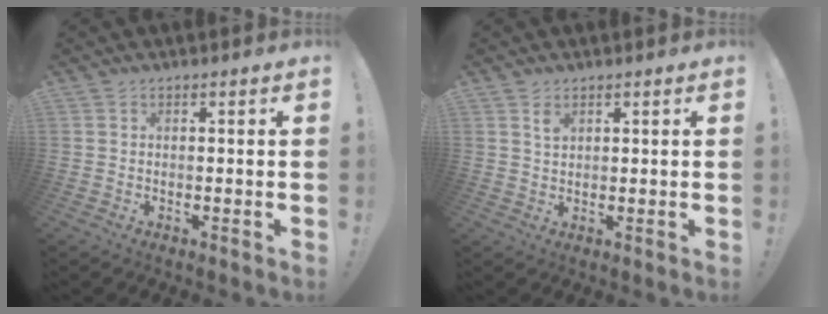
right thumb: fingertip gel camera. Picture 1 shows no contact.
{"total": 2.2, "force": [1.4, 1.1, 1.3], "torque": [-0.011, -0.010, 0.023]}